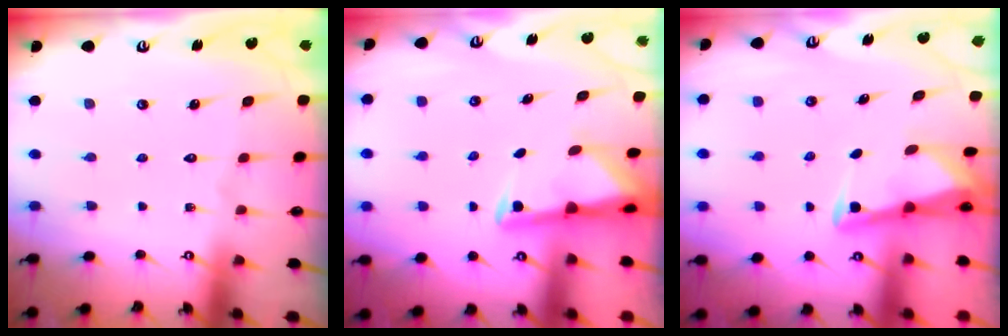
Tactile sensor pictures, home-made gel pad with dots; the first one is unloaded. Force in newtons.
{"total": 3.0, "press": 3.0, "slide": 0.6}
{"total": 2.9, "press": 2.9, "slide": 0.4}